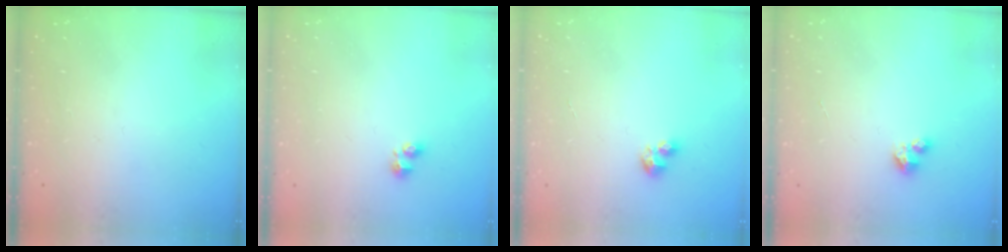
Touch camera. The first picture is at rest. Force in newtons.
{"total": 2.2, "press": 2.2, "slide": 0.5}
{"total": 3.2, "press": 3.2, "slide": 0.4}
{"total": 2.7, "press": 2.7, "slide": 0.3}